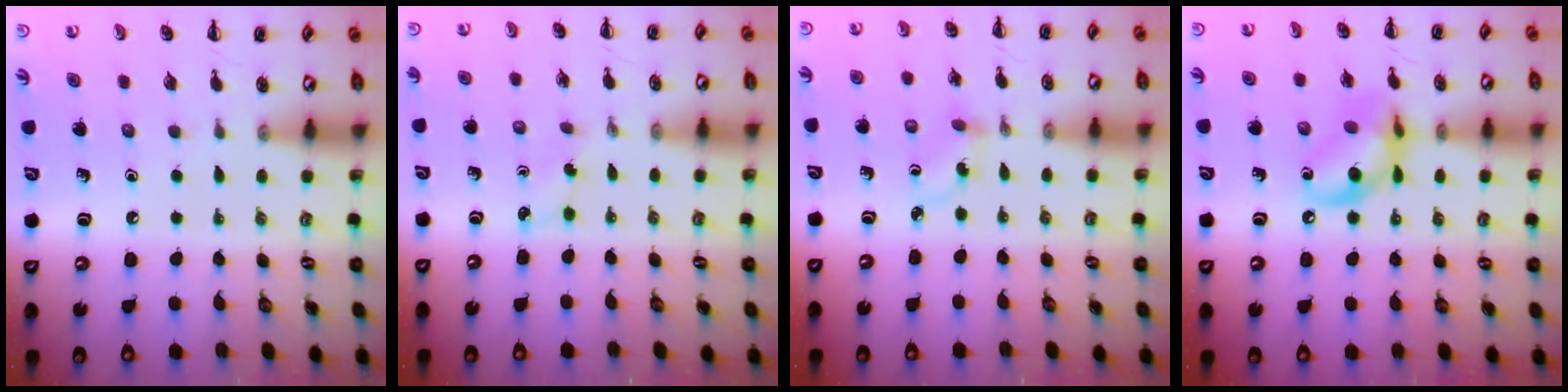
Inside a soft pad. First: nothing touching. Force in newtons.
{"total": 2.6, "press": 2.5, "slide": 0.8}
{"total": 2.1, "press": 1.9, "slide": 0.9}
{"total": 12.6, "press": 12.4, "slide": 2.2}